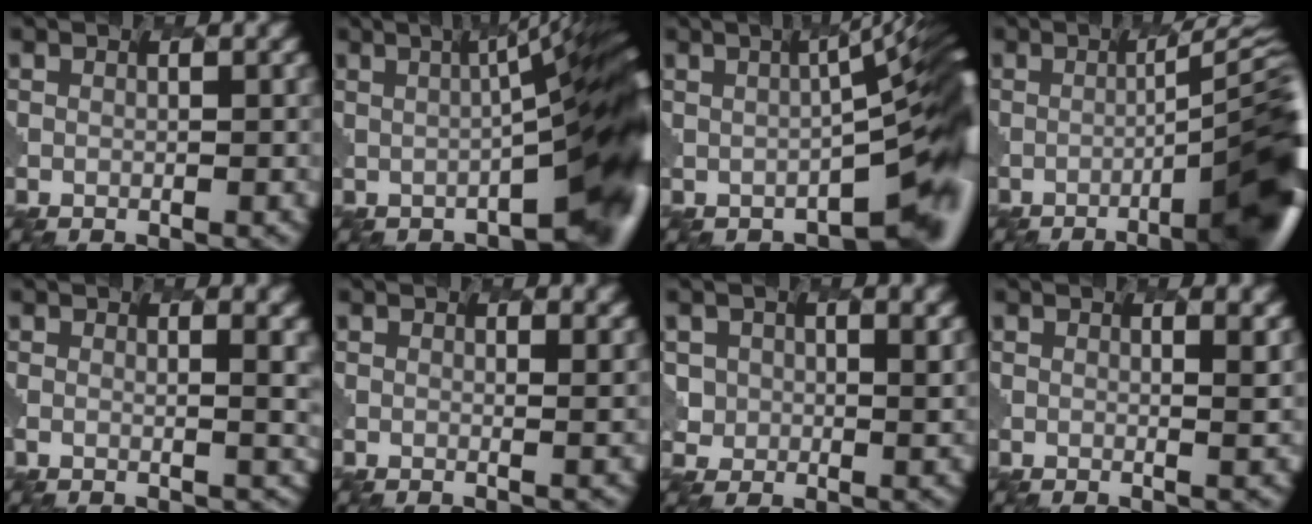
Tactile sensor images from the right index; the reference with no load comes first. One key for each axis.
{"total": 9.6, "fx": 0.0, "fy": 1.5, "fz": 9.5, "tx": -0.094, "ty": 0.031, "tz": -0.012}
{"total": 8.2, "fx": -0.5, "fy": 1.5, "fz": 8.0, "tx": -0.097, "ty": 0.014, "tz": -0.018}
{"total": 10.7, "fx": -4.3, "fy": 2.1, "fz": 9.5, "tx": -0.088, "ty": 0.015, "tz": -0.074}
{"total": 1.8, "fx": 0.7, "fy": 0.5, "fz": 1.6, "tx": 0.001, "ty": 0.012, "tz": -0.002}
{"total": 1.2, "fx": 0.8, "fy": -0.7, "fz": -0.6, "tx": 0.014, "ty": 0.015, "tz": -0.004}
{"total": 2.4, "fx": 1.8, "fy": 1.5, "fz": -0.3, "tx": -0.010, "ty": 0.009, "tz": 0.011}
{"total": 1.2, "fx": 1.2, "fy": -0.4, "fz": 0.0, "tx": 0.003, "ty": 0.020, "tz": -0.010}